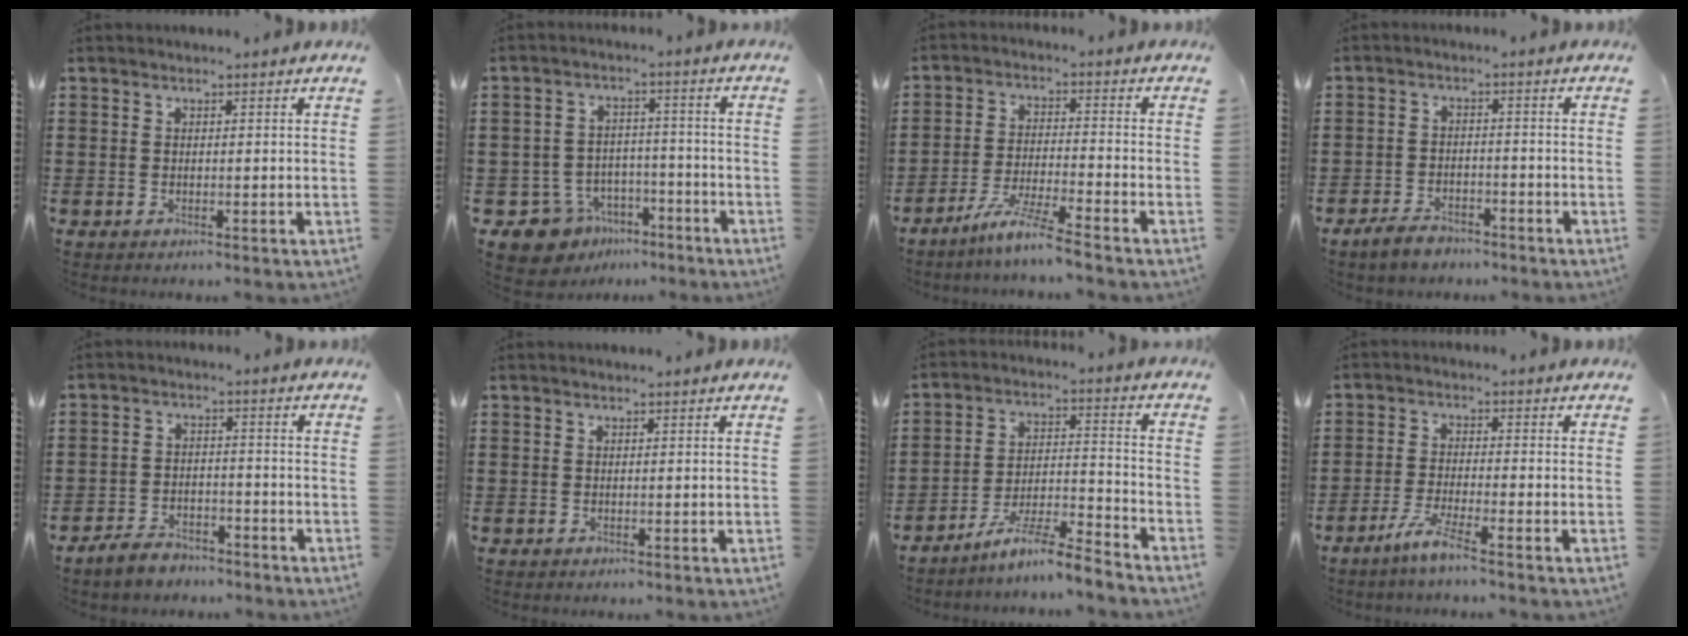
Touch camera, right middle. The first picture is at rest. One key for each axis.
{"total": 7.2, "fx": -6.0, "fy": 3.9, "fz": 1.1, "tx": -0.048, "ty": 0.021, "tz": -0.121}
{"total": 6.8, "fx": -6.0, "fy": -0.6, "fz": 3.2, "tx": -0.069, "ty": -0.017, "tz": -0.117}
{"total": 3.6, "fx": -3.3, "fy": 1.2, "fz": 0.9, "tx": -0.024, "ty": 0.006, "tz": -0.067}
{"total": 4.1, "fx": -3.8, "fy": 1.1, "fz": 0.8, "tx": -0.022, "ty": 0.007, "tz": -0.079}
{"total": 0.0}
{"total": 7.8, "fx": -7.2, "fy": -0.2, "fz": 3.0, "tx": -0.053, "ty": -0.001, "tz": -0.137}
{"total": 4.6, "fx": -3.5, "fy": -0.2, "fz": 3.0, "tx": -0.070, "ty": -0.013, "tz": -0.068}